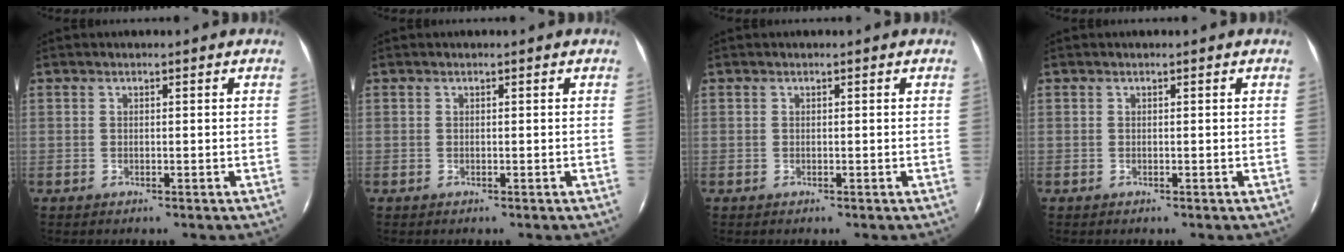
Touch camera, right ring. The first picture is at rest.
{"total": 0.0}
{"total": 0.0}
{"total": 0.0}